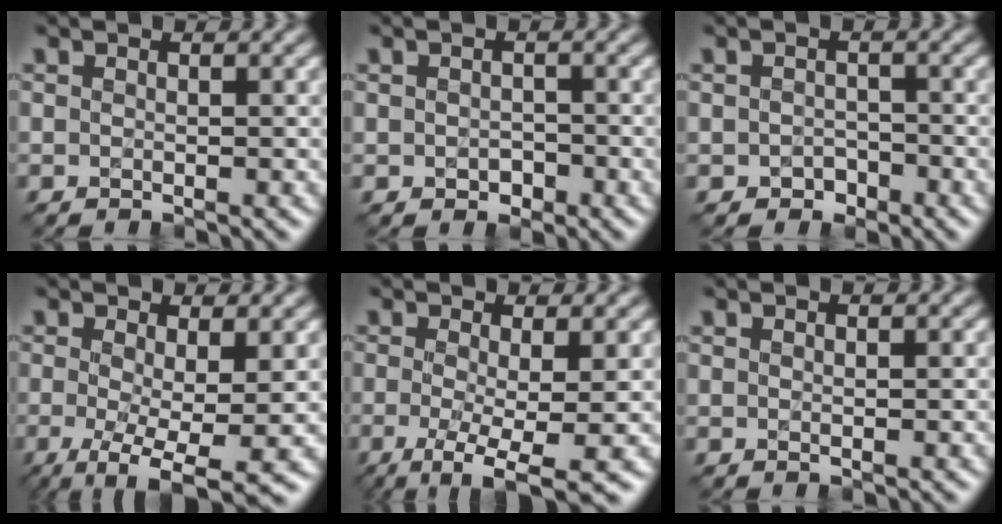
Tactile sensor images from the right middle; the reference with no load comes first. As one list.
[{"total": 1.2, "force": [0.0, 1.1, 0.6], "torque": [-0.011, -0.002, -0.002]}, {"total": 1.3, "force": [-0.4, 1.1, 0.4], "torque": [-0.006, 0.002, -0.010]}, {"total": 5.8, "force": [-1.1, 1.3, 5.5], "torque": [-0.102, -0.014, -0.015]}, {"total": 5.4, "force": [-1.5, 1.1, 5.1], "torque": [-0.085, -0.009, -0.028]}, {"total": 0.7, "force": [0.7, 0.0, 0.0], "torque": [-0.003, 0.005, 0.010]}]